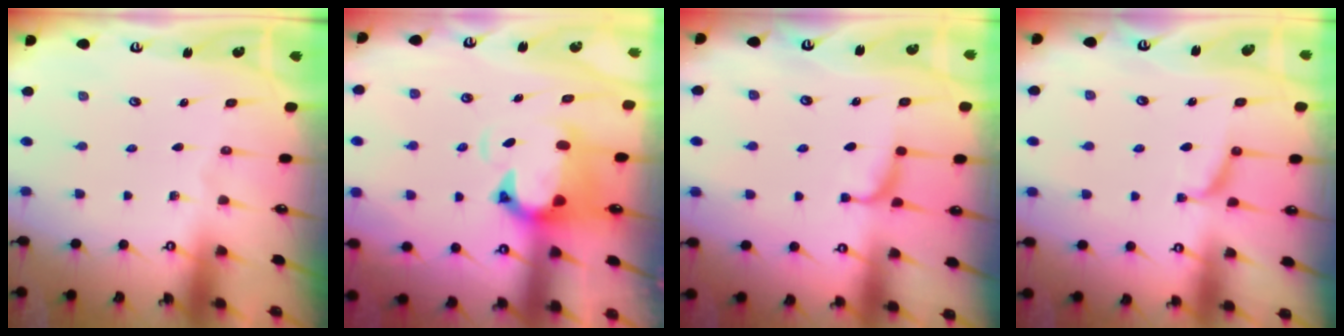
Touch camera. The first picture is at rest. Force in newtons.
{"total": 3.0, "press": 2.7, "slide": 1.4}
{"total": 1.7, "press": 1.6, "slide": 0.5}
{"total": 0.0}